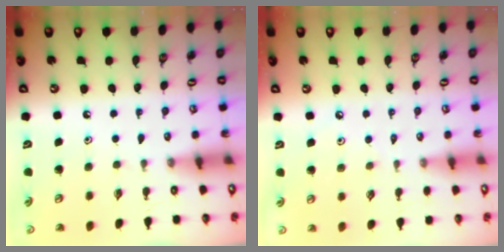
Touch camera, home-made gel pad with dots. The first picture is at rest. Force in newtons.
{"total": 2.4, "press": 2.3, "slide": 0.5}